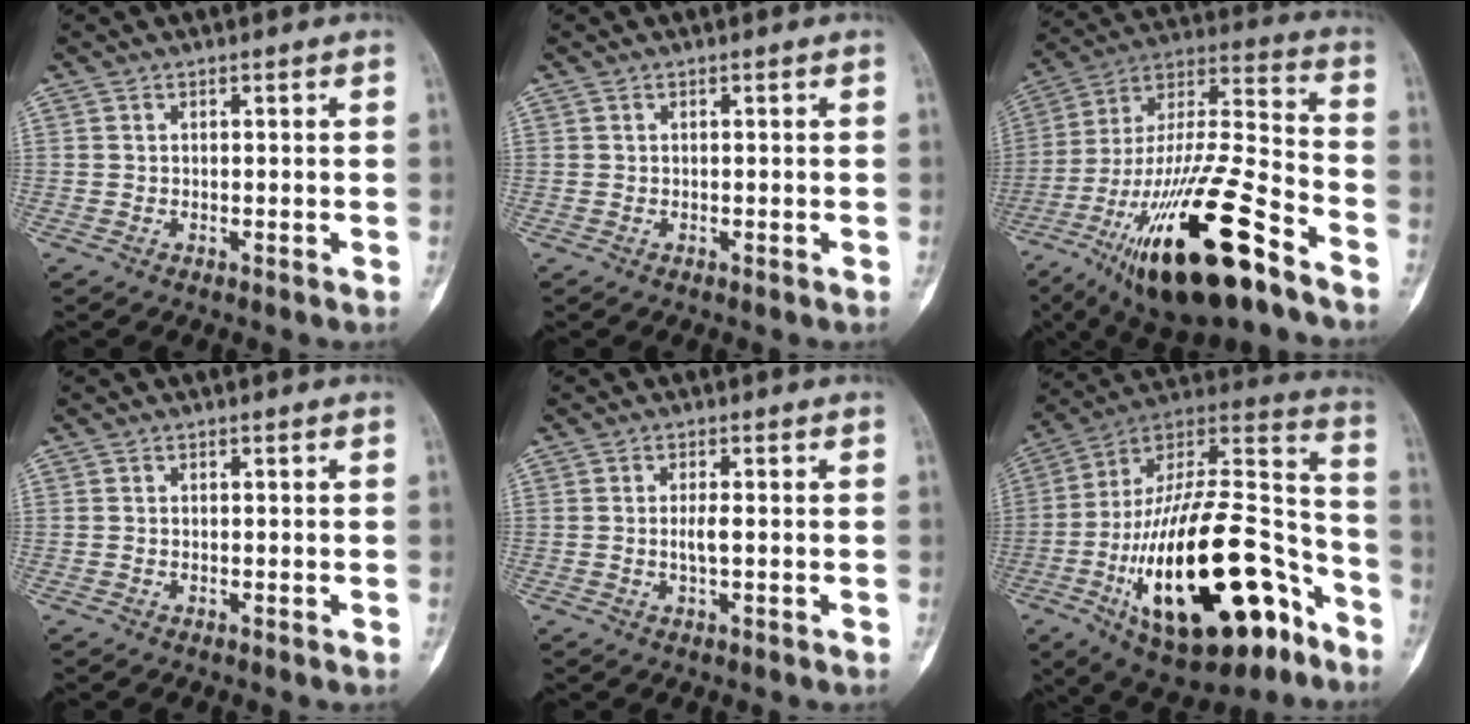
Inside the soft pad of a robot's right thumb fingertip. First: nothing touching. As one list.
[{"total": 0.0}, {"total": 29.0, "force": [-15.8, 8.0, 23.0], "torque": [-0.427, 0.058, -0.268]}, {"total": 0.0}, {"total": 2.3, "force": [-0.2, 0.5, 2.2], "torque": [-0.048, -0.001, -0.003]}, {"total": 35.7, "force": [-14.8, 15.2, 28.7], "torque": [-0.464, 0.070, -0.226]}]